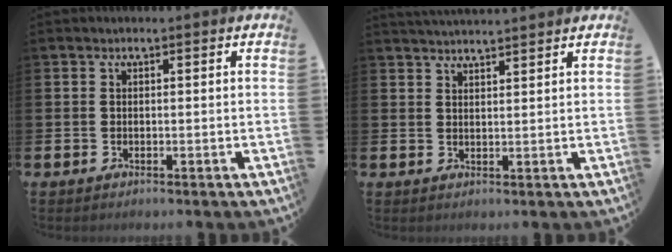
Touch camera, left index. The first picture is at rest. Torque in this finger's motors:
{"motor_torque": [0.84, -1.17, 0.28, 0.09]}